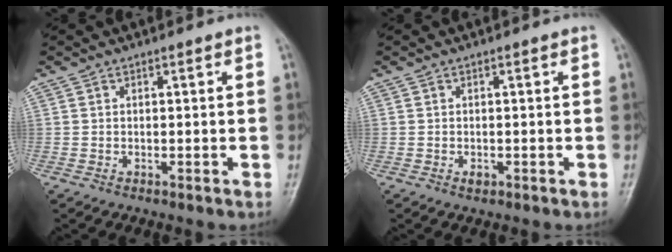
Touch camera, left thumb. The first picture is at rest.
{"total": 1.0, "force": [-0.4, 0.6, 0.7], "torque": [-0.006, 0.002, -0.003]}